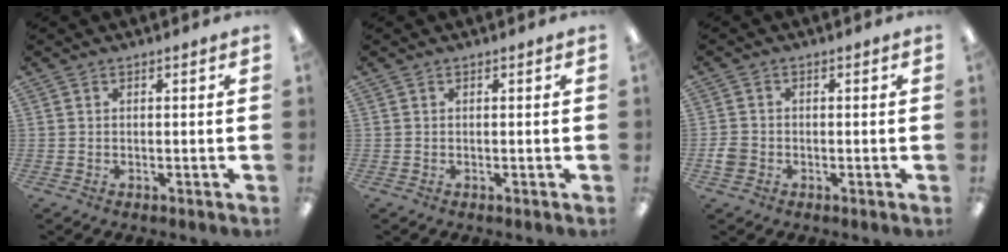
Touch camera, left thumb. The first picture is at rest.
{"total": 0.0}
{"total": 3.0, "force": [-1.0, 2.6, 1.1], "torque": [-0.016, 0.008, -0.017]}